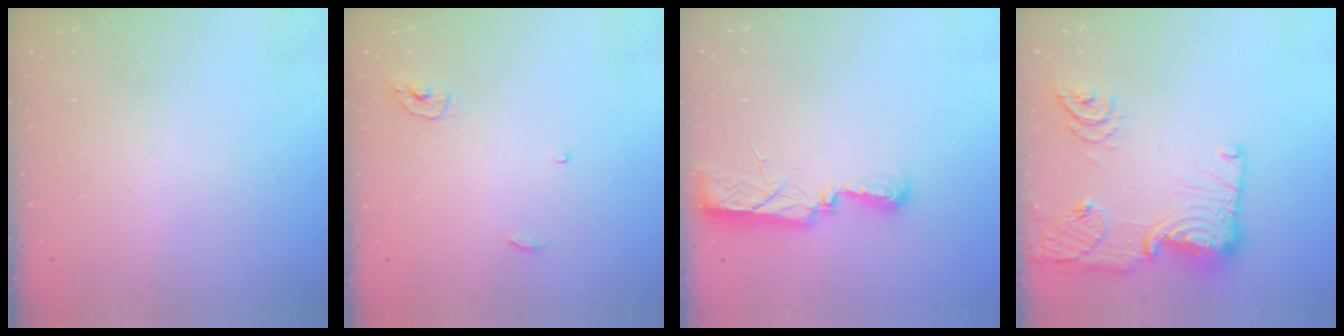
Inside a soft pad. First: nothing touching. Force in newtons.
{"total": 3.7, "press": 3.6, "slide": 0.3}
{"total": 7.8, "press": 7.7, "slide": 1.2}
{"total": 19.0, "press": 19.0, "slide": 1.5}